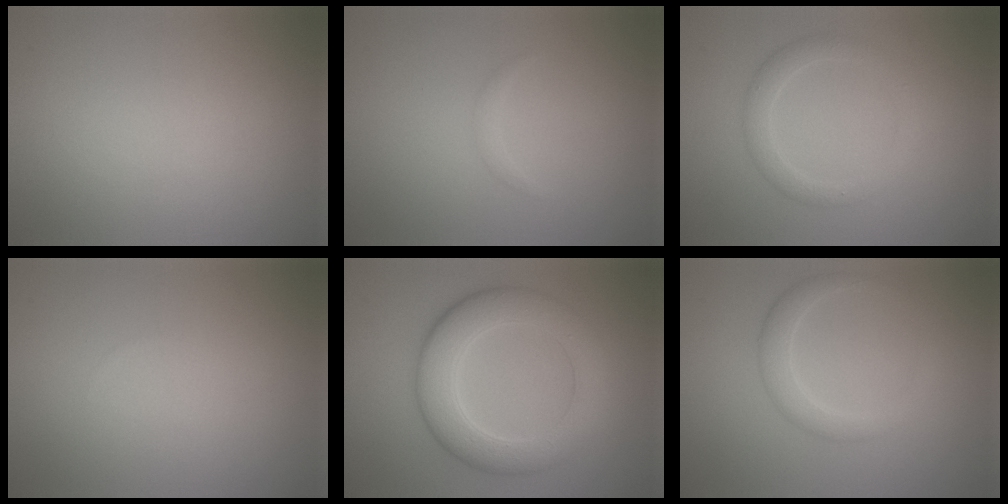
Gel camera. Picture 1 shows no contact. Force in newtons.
{"total": 0.6, "press": 0.6, "slide": 0.0}
{"total": 2.2, "press": 2.2, "slide": 0.1}
{"total": 0.0}
{"total": 6.8, "press": 6.8, "slide": 0.5}
{"total": 2.4, "press": 2.4, "slide": 0.1}